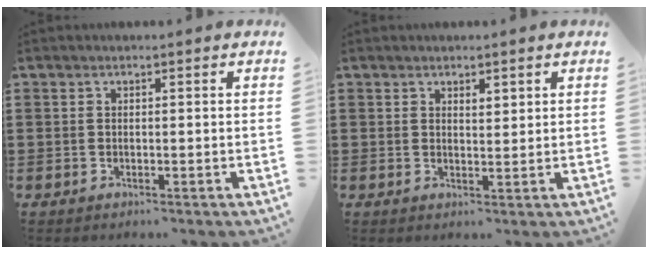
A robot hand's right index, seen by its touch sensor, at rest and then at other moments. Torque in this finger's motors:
{"motor_torque": [0.51, 0.28, 0.03, 0.04]}